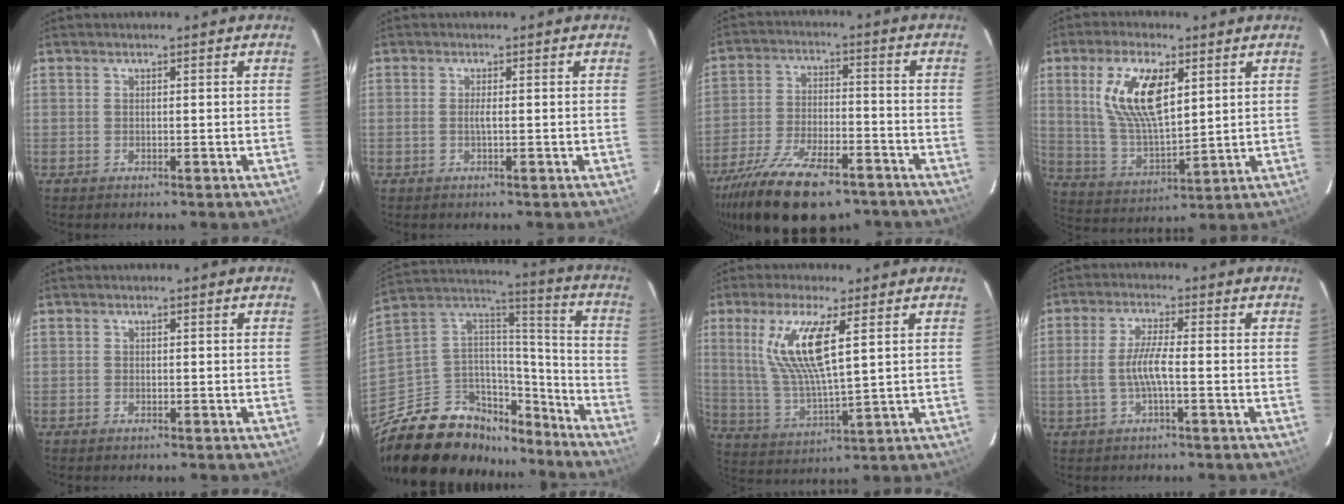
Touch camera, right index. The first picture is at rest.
{"total": 1.1, "force": [-0.2, -0.2, 1.0], "torque": [-0.018, -0.002, -0.005]}
{"total": 20.2, "force": [-14.6, 7.9, 11.6], "torque": [-0.234, -0.036, -0.233]}
{"total": 13.9, "force": [4.9, 5.8, 11.6], "torque": [-0.228, 0.007, 0.103]}
{"total": 0.6, "force": [-0.5, 0.3, 0.1], "torque": [-0.004, 0.000, -0.010]}
{"total": 26.0, "force": [-18.6, 13.4, 12.2], "torque": [-0.253, 0.051, -0.288]}
{"total": 12.7, "force": [4.6, 2.4, 11.6], "torque": [-0.233, -0.006, 0.100]}
{"total": 5.9, "force": [-1.3, 0.8, 5.7], "torque": [-0.119, 0.001, -0.024]}